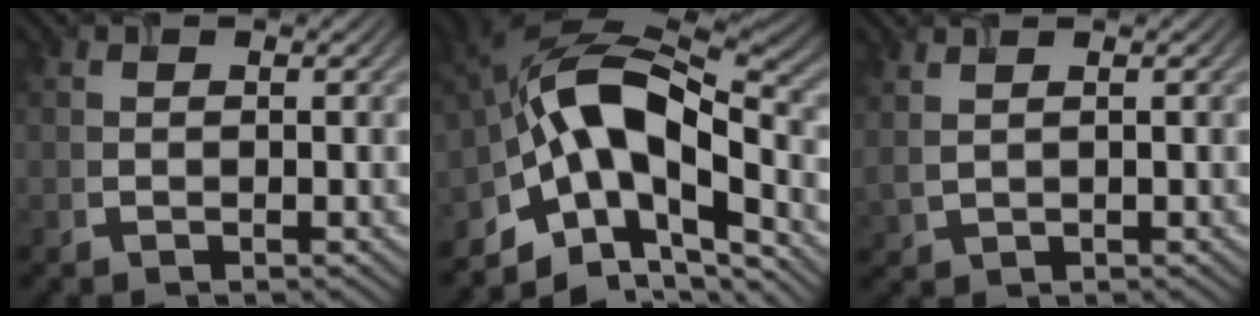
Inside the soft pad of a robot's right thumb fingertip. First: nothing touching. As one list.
[{"total": 14.4, "force": [-3.8, 7.5, 11.6], "torque": [-0.204, 0.005, -0.083]}, {"total": 1.8, "force": [1.4, 0.2, 1.2], "torque": [-0.032, 0.001, 0.026]}]